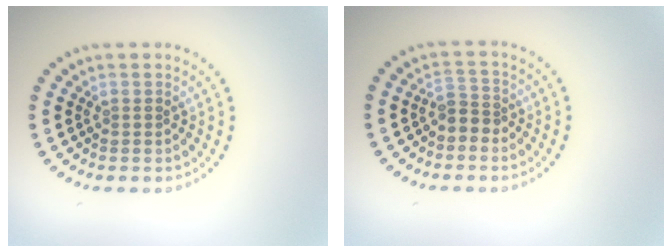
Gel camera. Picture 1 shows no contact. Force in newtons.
{"total": 1.9, "press": 1.6, "slide": 1.0}